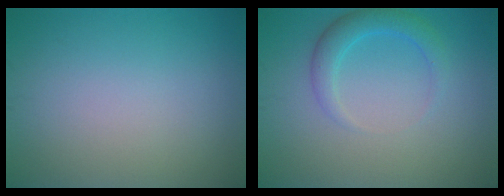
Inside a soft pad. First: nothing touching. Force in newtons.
{"total": 2.6, "press": 2.6, "slide": 0.2}